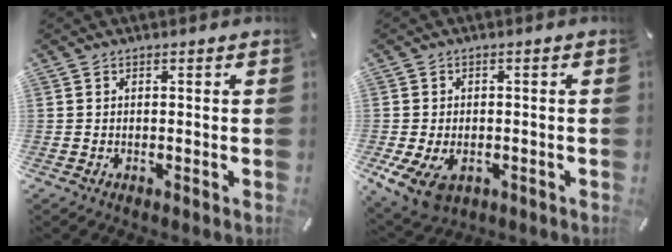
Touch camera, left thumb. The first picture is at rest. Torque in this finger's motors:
{"motor_torque": [1.09, 1.31, 0.30, -0.15, 0.23]}